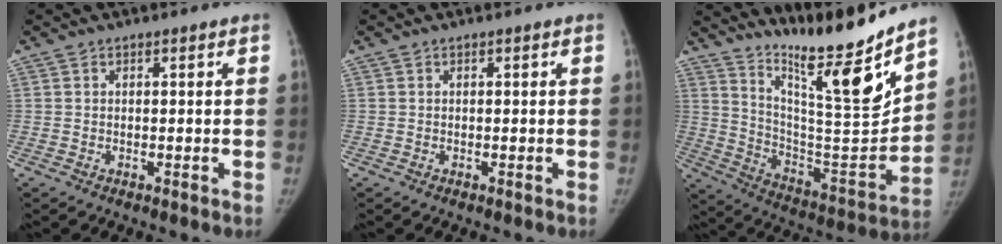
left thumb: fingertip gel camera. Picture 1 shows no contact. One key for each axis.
{"total": 0.0}
{"total": 20.9, "fx": 16.9, "fy": 1.3, "fz": 12.1, "tx": -0.156, "ty": -0.135, "tz": 0.292}